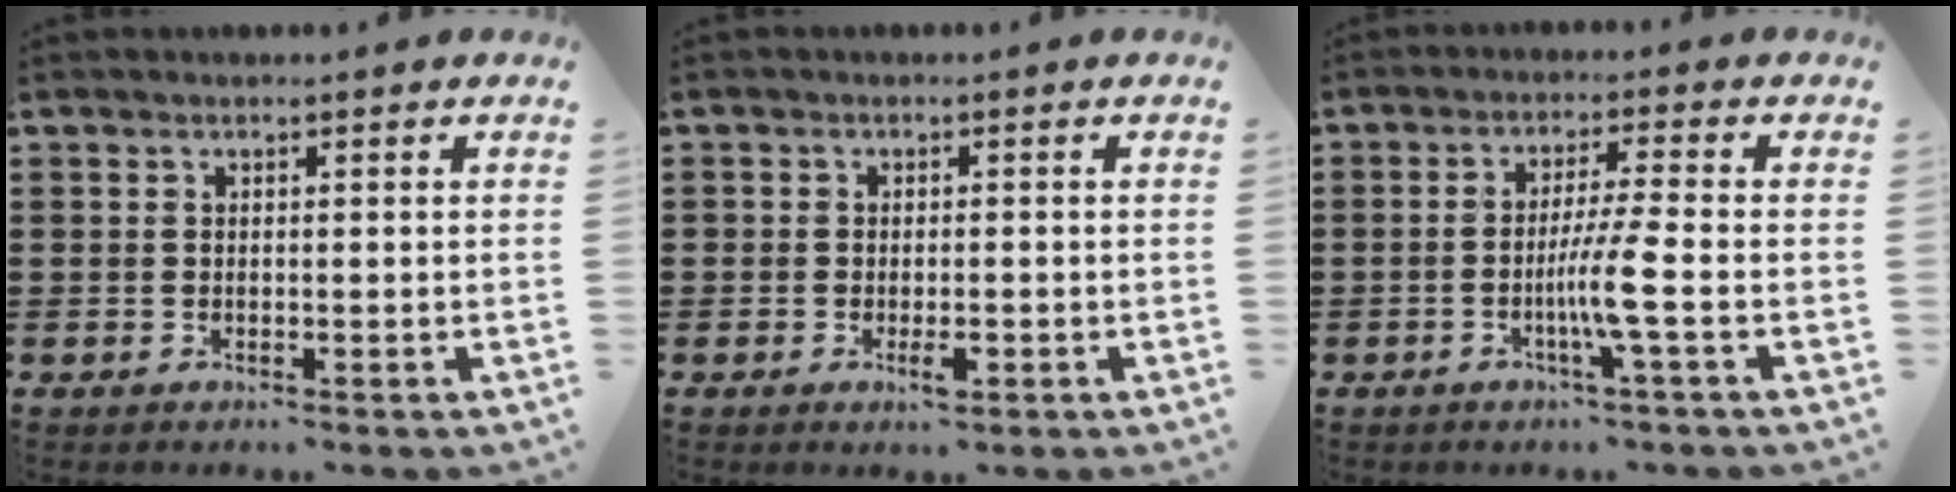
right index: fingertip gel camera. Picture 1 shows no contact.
{"total": 2.2, "force": [-1.0, 1.0, 1.7], "torque": [-0.031, 0.001, -0.018]}
{"total": 6.1, "force": [-1.8, -0.7, 5.8], "torque": [-0.113, -0.017, -0.039]}